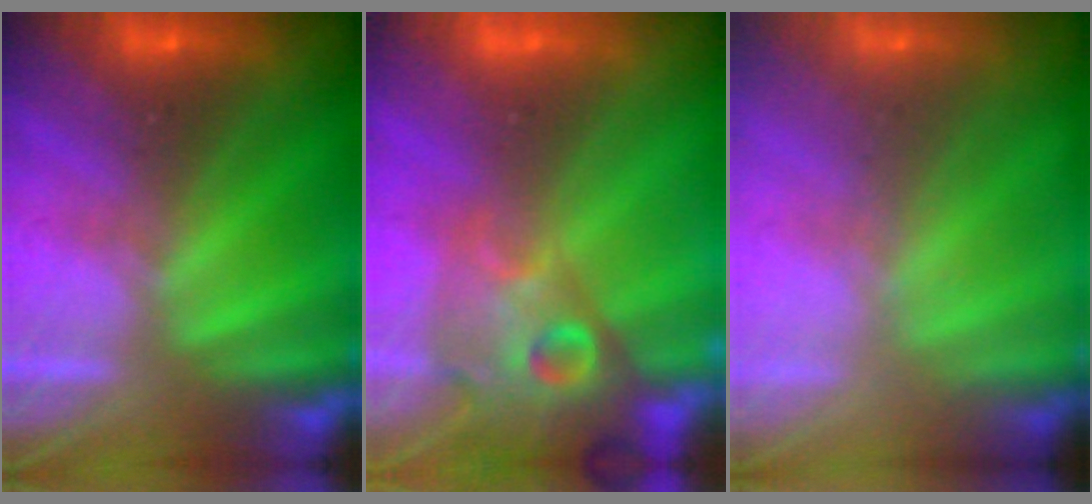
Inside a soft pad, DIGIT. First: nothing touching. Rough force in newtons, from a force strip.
{"total": 7.8}
{"total": 7.3}